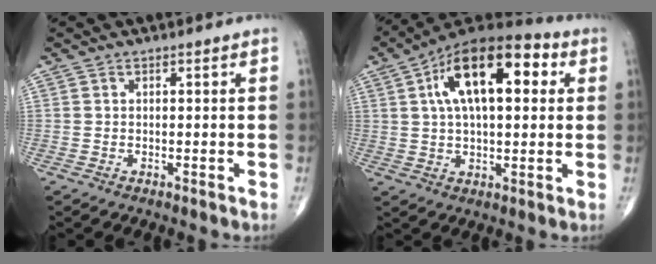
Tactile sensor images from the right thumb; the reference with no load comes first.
{"total": 19.3, "force": [5.2, 9.0, 16.2], "torque": [-0.244, 0.019, 0.074]}